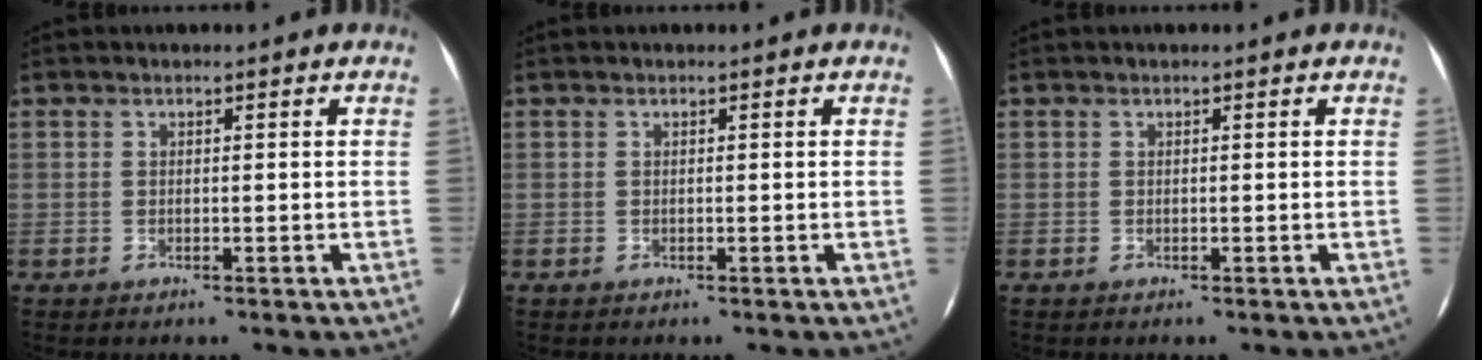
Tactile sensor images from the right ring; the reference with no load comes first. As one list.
[{"total": 0.0}, {"total": 0.0}]